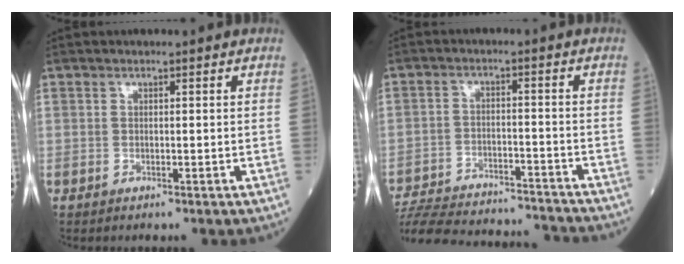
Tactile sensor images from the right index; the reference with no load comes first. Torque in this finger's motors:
{"motor_torque": [-1.59, -0.35, -1.05, -0.21]}